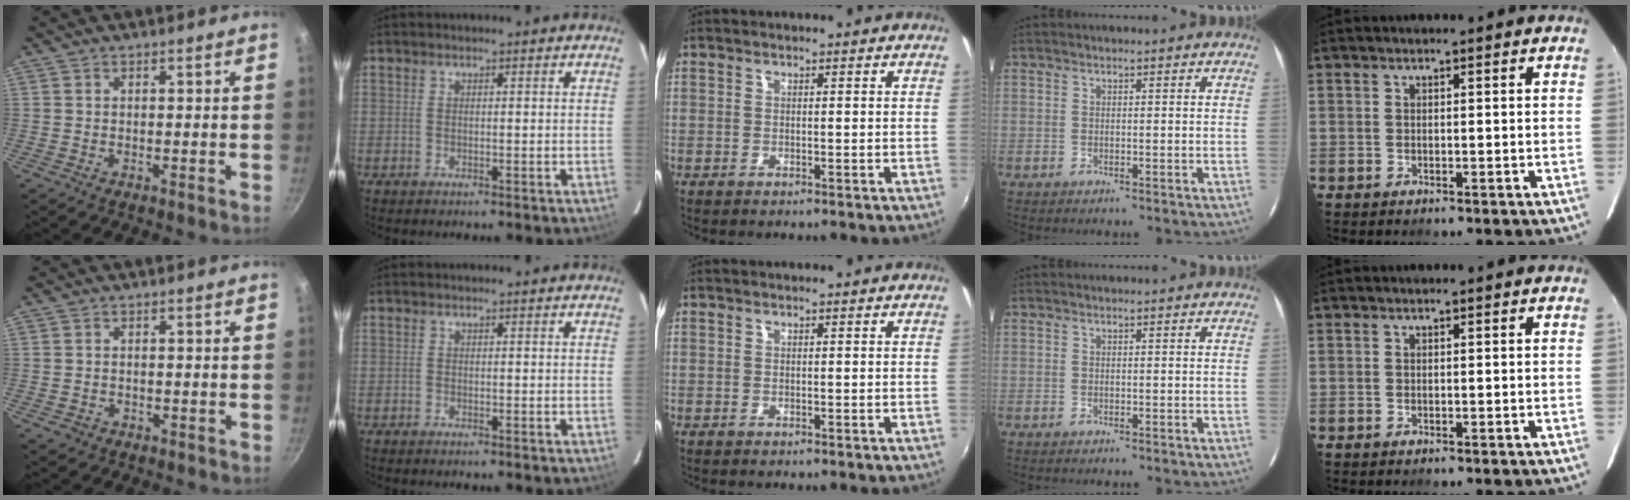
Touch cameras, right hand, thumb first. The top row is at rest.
{"thumb": {"total": 2.1, "force": [-0.8, 1.7, 0.8], "torque": [-0.014, 0.005, -0.004]}}